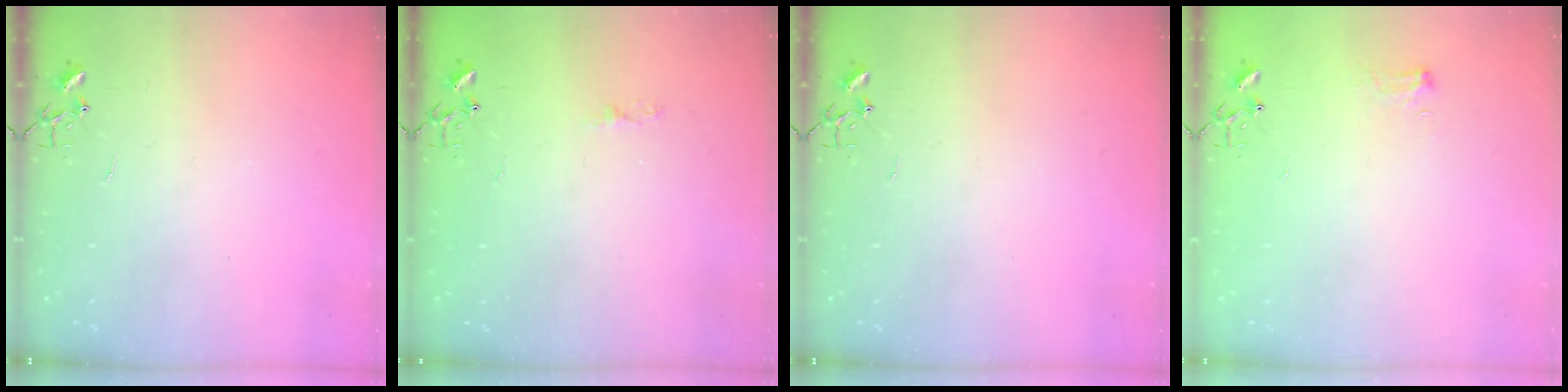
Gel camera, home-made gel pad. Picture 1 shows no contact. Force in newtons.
{"total": 3.6, "press": 3.5, "slide": 0.5}
{"total": 0.0}
{"total": 5.5, "press": 5.5, "slide": 0.7}